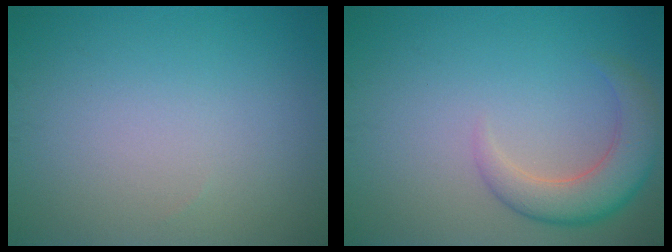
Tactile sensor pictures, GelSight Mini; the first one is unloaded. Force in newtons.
{"total": 4.6, "press": 4.5, "slide": 0.5}